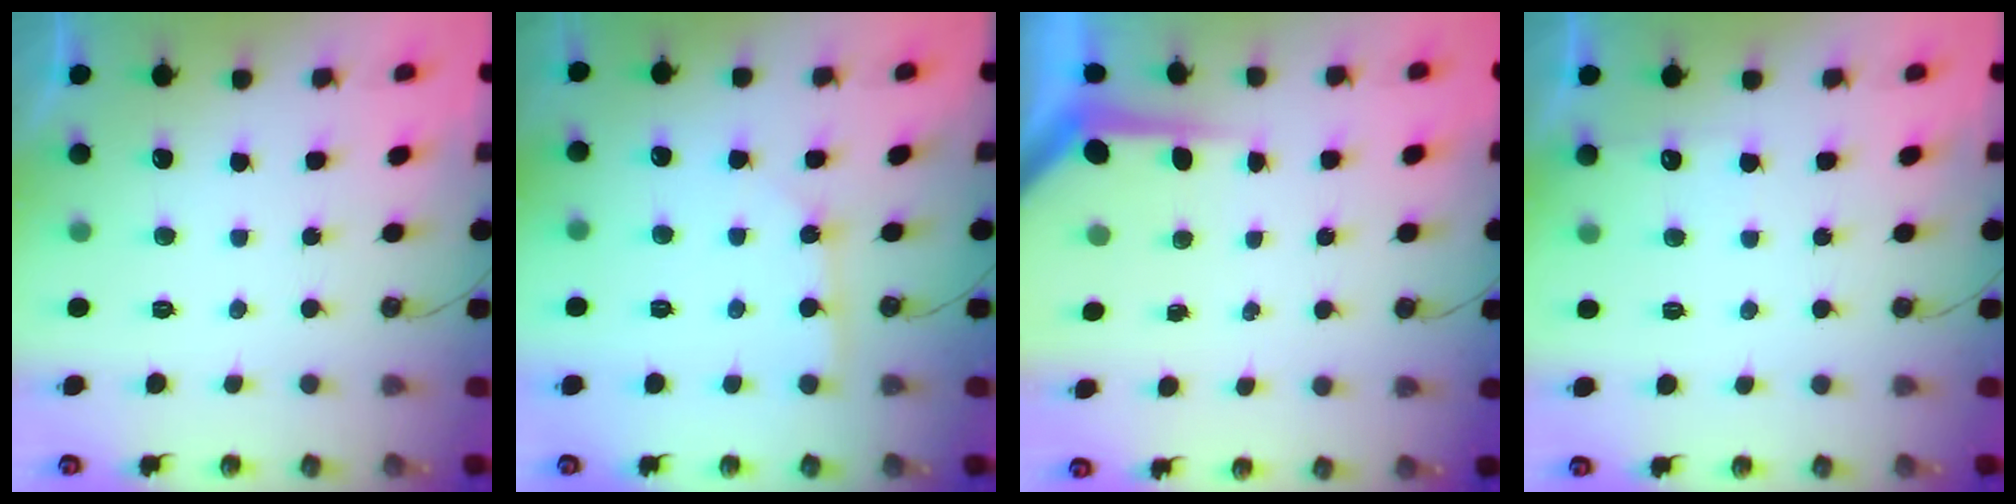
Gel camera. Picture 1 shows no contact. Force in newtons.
{"total": 1.8, "press": 1.8, "slide": 0.2}
{"total": 3.8, "press": 3.8, "slide": 0.4}
{"total": 4.2, "press": 4.2, "slide": 0.6}